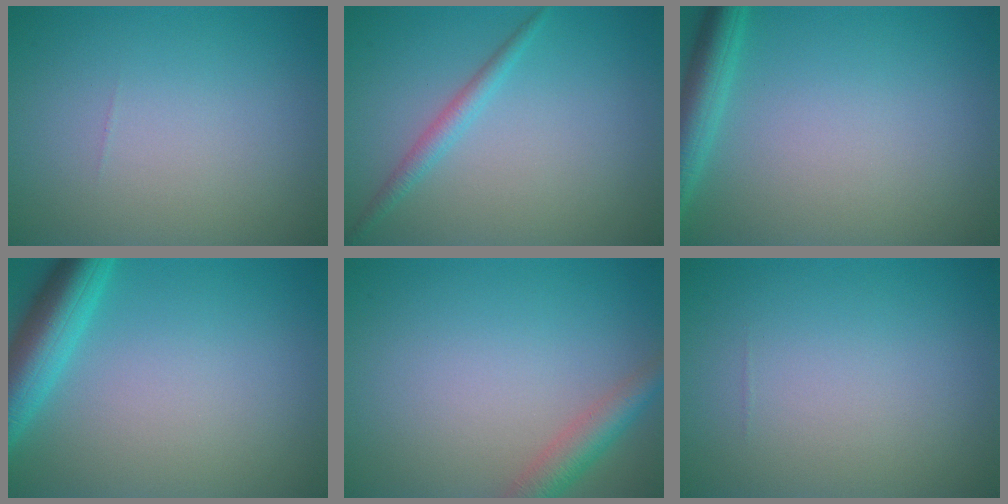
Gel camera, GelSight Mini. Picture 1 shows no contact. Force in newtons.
{"total": 1.7, "press": 1.7, "slide": 0.1}
{"total": 3.5, "press": 3.5, "slide": 0.2}
{"total": 5.3, "press": 5.3, "slide": 0.3}
{"total": 3.0, "press": 3.0, "slide": 0.2}
{"total": 0.0}